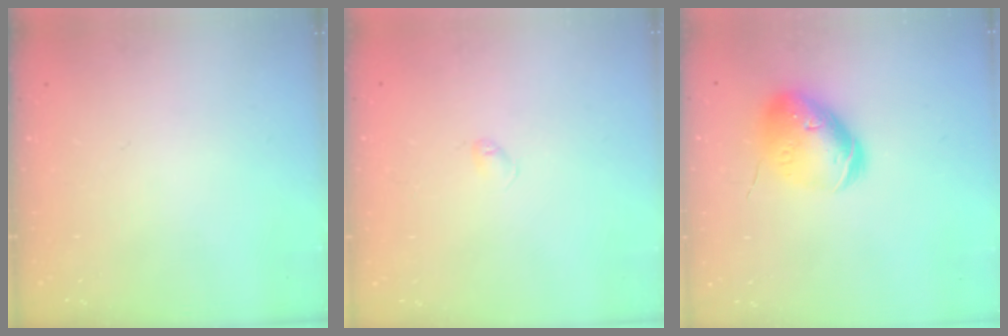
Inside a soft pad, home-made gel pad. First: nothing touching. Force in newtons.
{"total": 2.4, "press": 2.4, "slide": 0.4}
{"total": 12.6, "press": 12.5, "slide": 1.3}